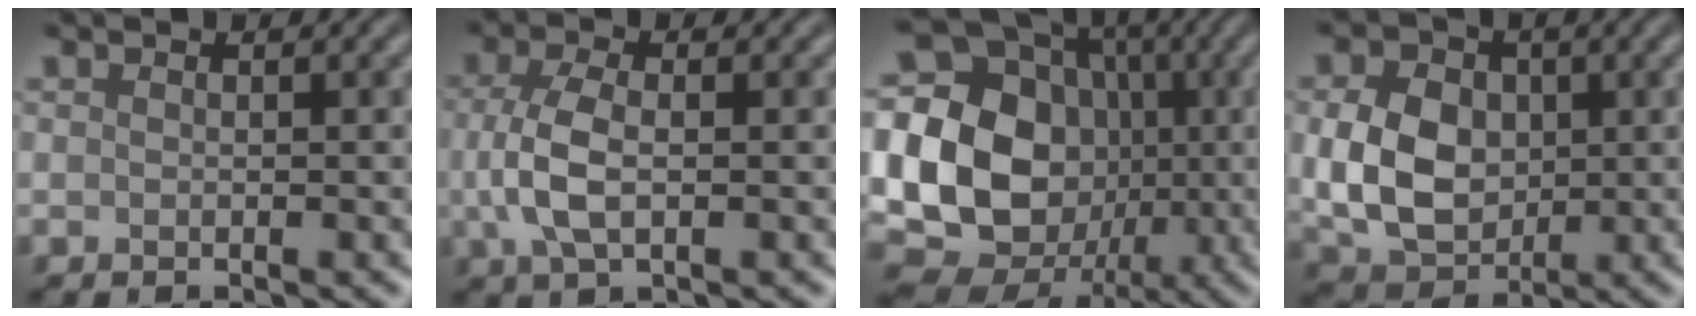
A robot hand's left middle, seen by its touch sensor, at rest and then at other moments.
{"total": 4.1, "force": [-0.3, 1.9, 3.6], "torque": [-0.090, 0.005, -0.005]}
{"total": 21.1, "force": [-0.5, 18.3, 10.4], "torque": [-0.221, 0.027, -0.051]}
{"total": 7.0, "force": [0.2, 5.3, 4.5], "torque": [-0.100, 0.002, 0.005]}